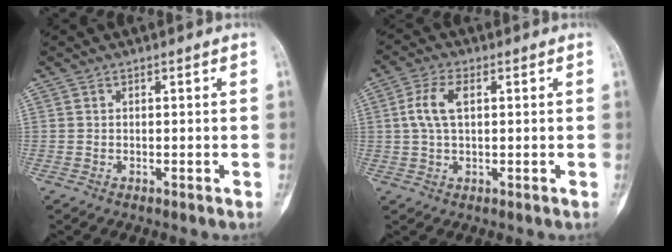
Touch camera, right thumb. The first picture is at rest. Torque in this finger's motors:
{"motor_torque": [0.35, 0.33, 0.31, -0.28, 0.02]}